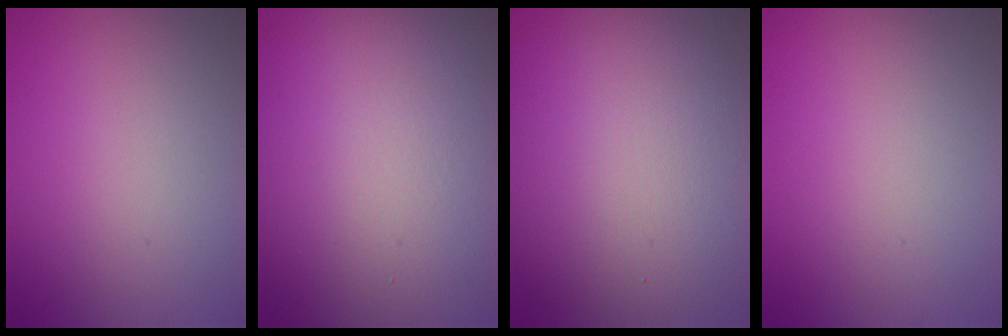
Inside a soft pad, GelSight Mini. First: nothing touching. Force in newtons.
{"total": 18.0, "press": 18.0, "slide": 0.8}
{"total": 14.9, "press": 14.9, "slide": 0.8}
{"total": 0.0}